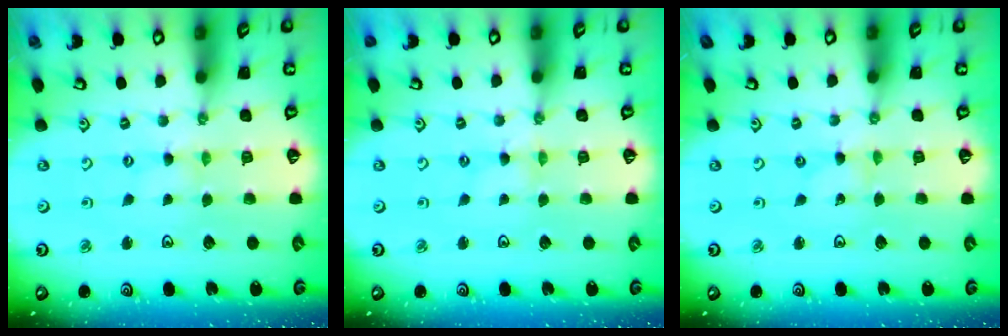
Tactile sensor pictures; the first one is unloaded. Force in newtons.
{"total": 0.0}
{"total": 0.0}